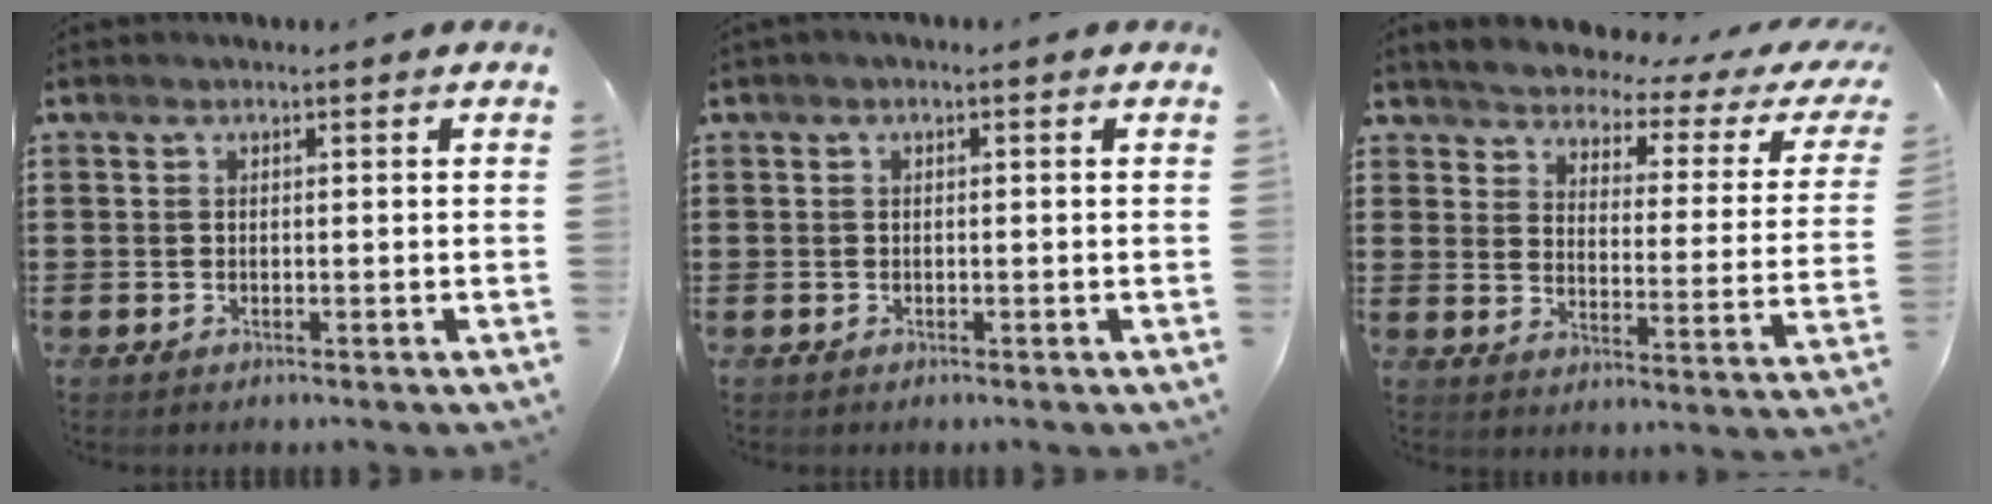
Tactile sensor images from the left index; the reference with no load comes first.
{"total": 0.6, "force": [-0.4, -0.1, 0.5], "torque": [-0.007, -0.005, -0.006]}
{"total": 2.6, "force": [2.5, -0.1, 0.6], "torque": [-0.034, -0.032, 0.033]}